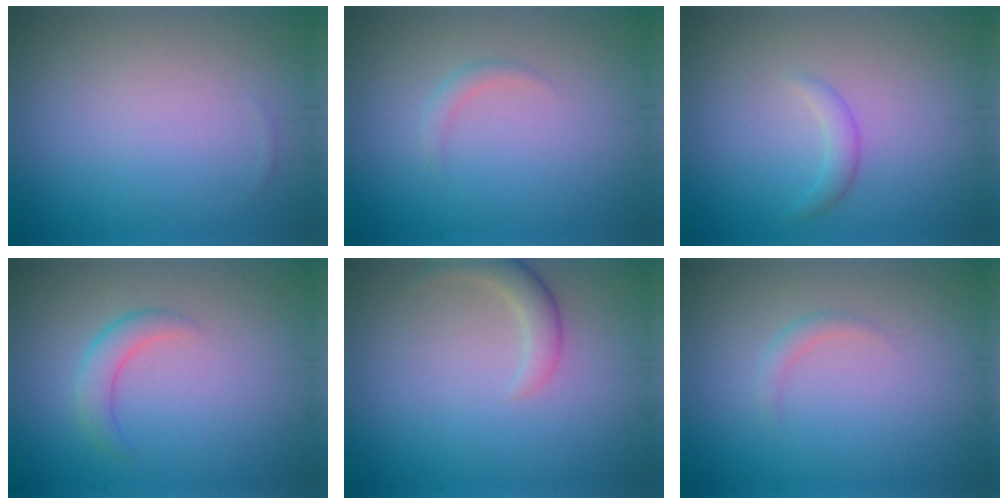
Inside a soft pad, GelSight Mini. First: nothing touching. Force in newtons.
{"total": 0.9, "press": 0.9, "slide": 0.1}
{"total": 1.3, "press": 1.3, "slide": 0.0}
{"total": 2.2, "press": 2.2, "slide": 0.1}
{"total": 2.2, "press": 2.2, "slide": 0.2}
{"total": 0.9, "press": 0.9, "slide": 0.1}